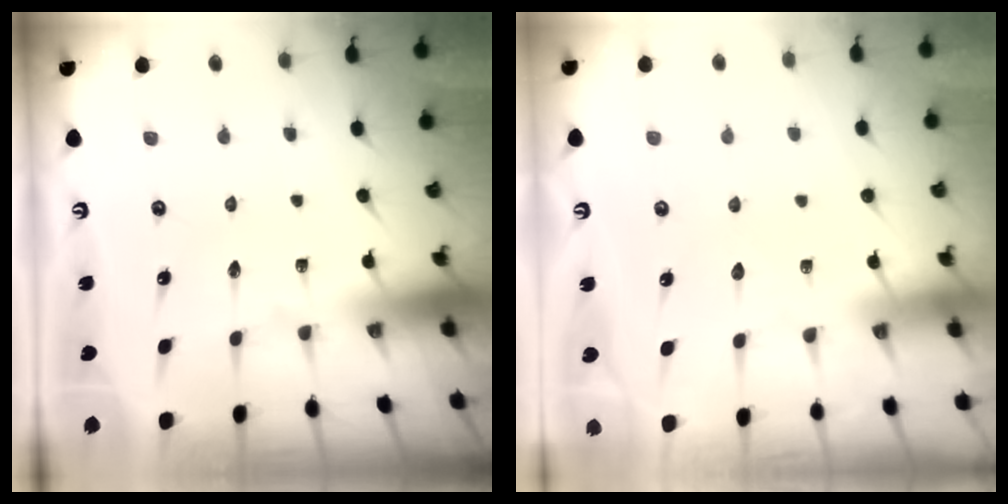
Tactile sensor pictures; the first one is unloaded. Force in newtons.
{"total": 5.0, "press": 4.9, "slide": 0.7}